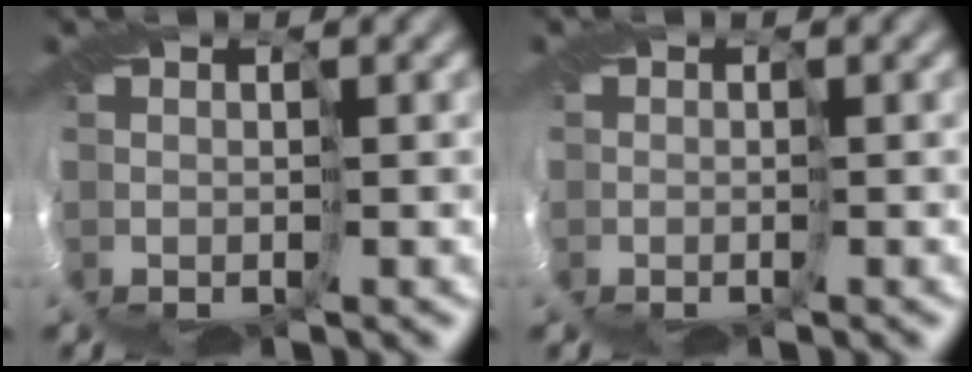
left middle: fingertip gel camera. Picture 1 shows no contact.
{"total": 0.9, "force": [-0.3, 0.7, -0.5], "torque": [0.017, -0.004, -0.009]}